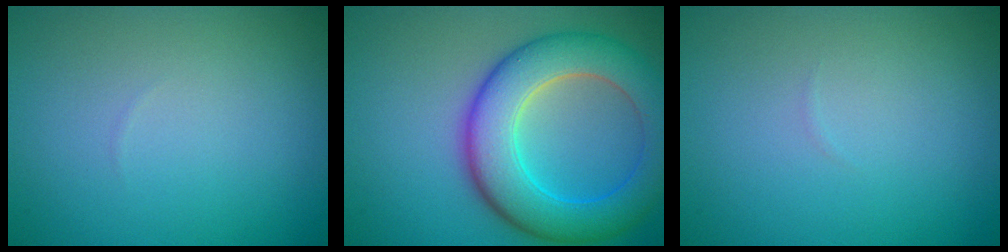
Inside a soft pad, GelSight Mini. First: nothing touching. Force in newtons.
{"total": 8.7, "press": 8.7, "slide": 0.2}
{"total": 0.0}